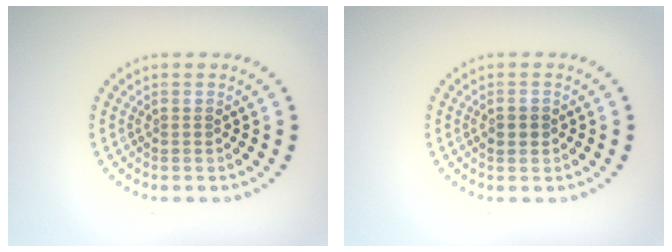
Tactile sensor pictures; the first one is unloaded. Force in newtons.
{"total": 1.7, "press": 1.7, "slide": 0.1}